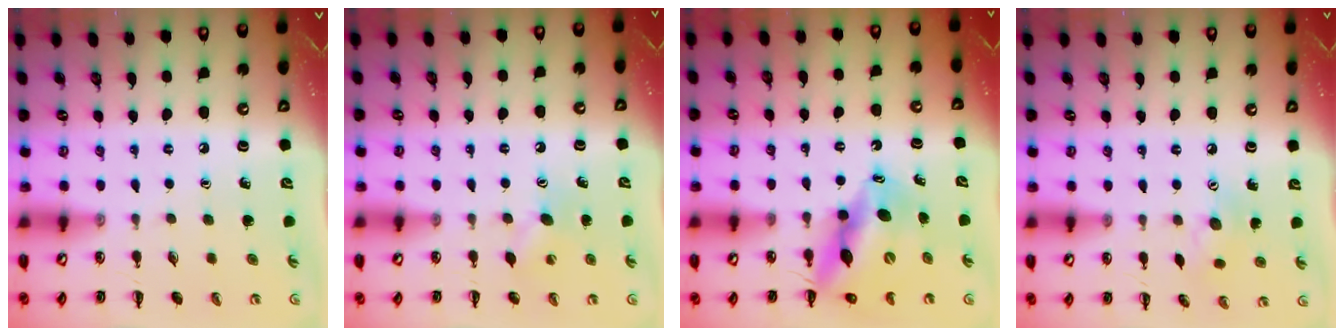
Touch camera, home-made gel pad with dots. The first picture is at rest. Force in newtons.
{"total": 6.7, "press": 6.4, "slide": 1.9}
{"total": 13.4, "press": 13.0, "slide": 3.5}
{"total": 7.4, "press": 7.3, "slide": 1.1}